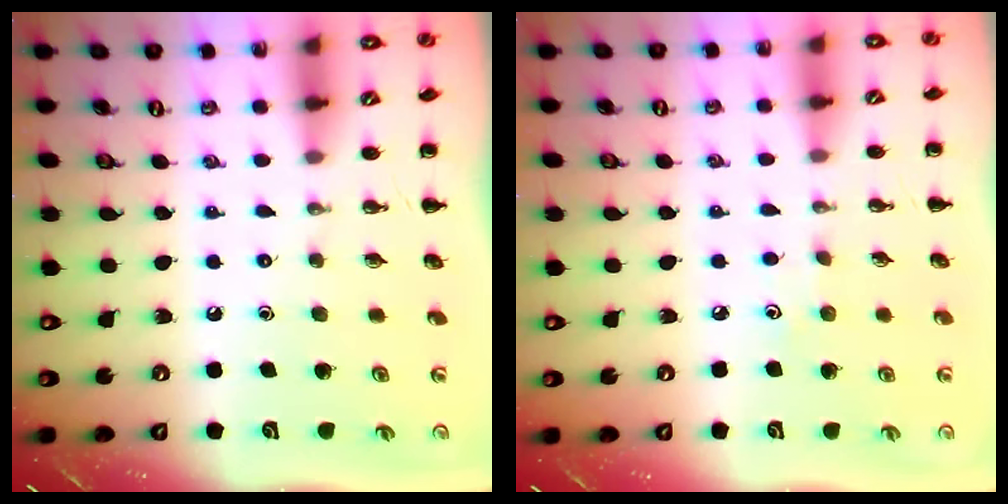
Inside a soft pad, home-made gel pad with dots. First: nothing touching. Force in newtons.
{"total": 2.8, "press": 2.7, "slide": 0.8}